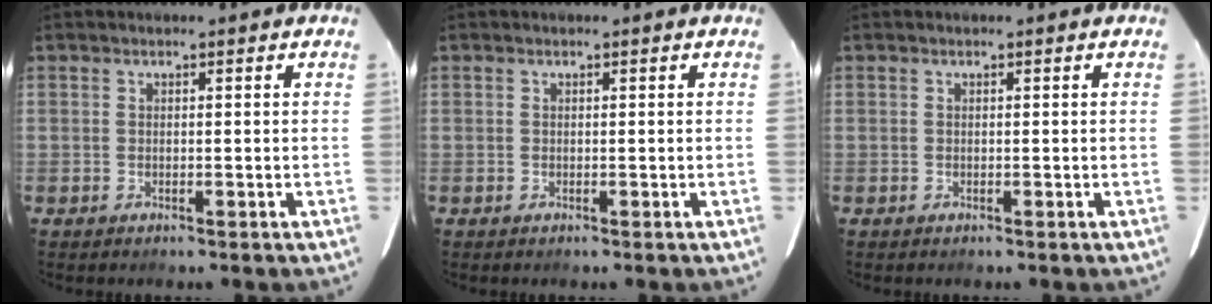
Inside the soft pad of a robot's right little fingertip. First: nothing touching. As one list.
[{"total": 0.0}, {"total": 0.0}]